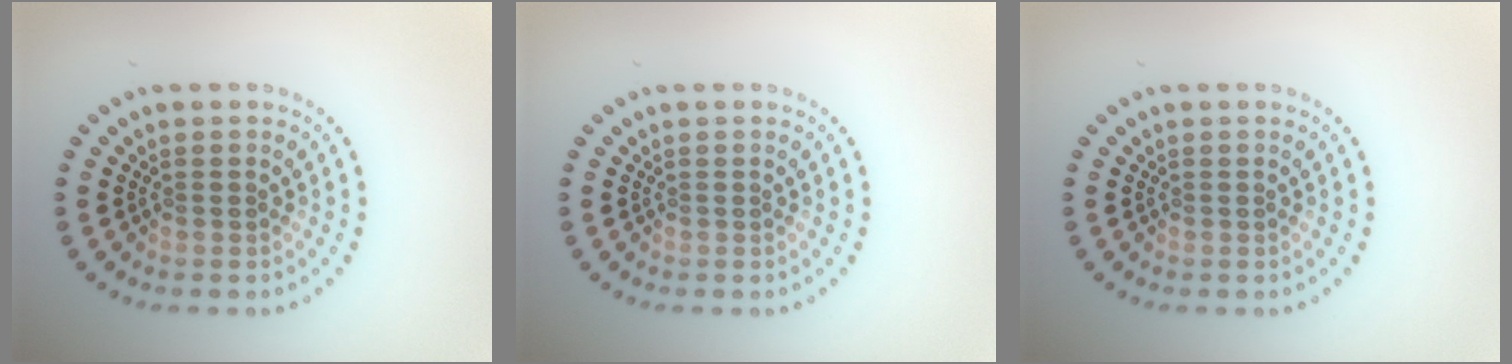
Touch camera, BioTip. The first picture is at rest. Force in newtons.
{"total": 0.0}
{"total": 0.0}